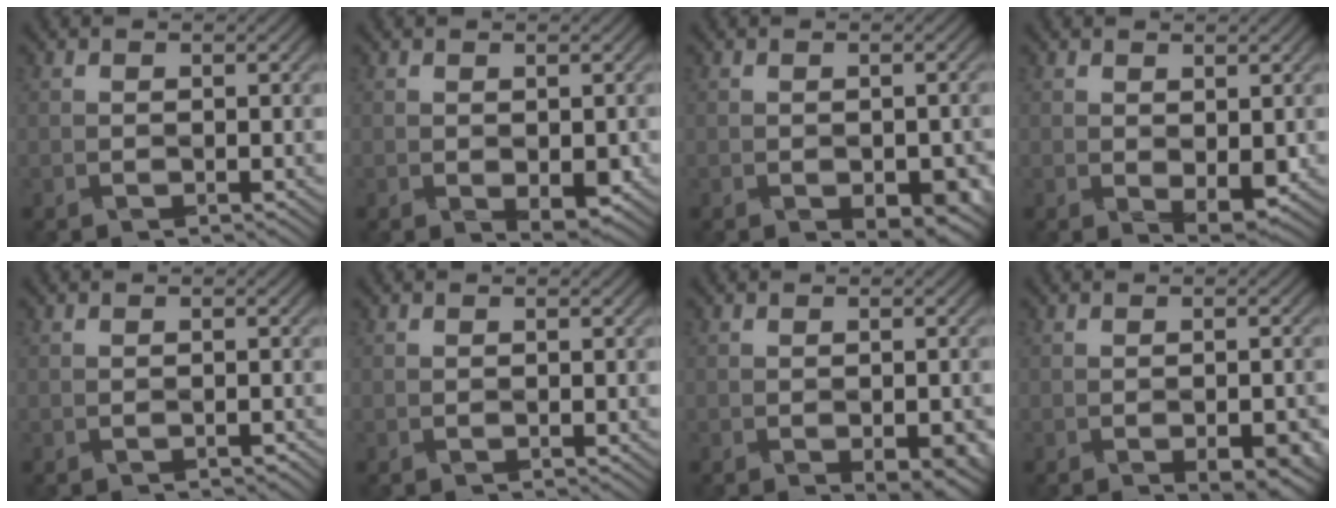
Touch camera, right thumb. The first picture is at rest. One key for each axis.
{"total": 2.4, "fx": -0.7, "fy": 1.1, "fz": 2.0, "tx": -0.036, "ty": -0.008, "tz": -0.007}
{"total": 4.6, "fx": -1.9, "fy": 2.4, "fz": 3.5, "tx": -0.049, "ty": -0.020, "tz": -0.020}
{"total": 2.6, "fx": 0.0, "fy": 1.2, "fz": 2.3, "tx": -0.042, "ty": -0.008, "tz": 0.003}
{"total": 0.8, "fx": -0.6, "fy": 0.3, "fz": 0.4, "tx": -0.005, "ty": -0.003, "tz": -0.008}
{"total": 0.0}
{"total": 3.8, "fx": -1.6, "fy": 1.8, "fz": 2.9, "tx": -0.042, "ty": -0.017, "tz": -0.014}
{"total": 4.2, "fx": -1.9, "fy": 1.9, "fz": 3.3, "tx": -0.043, "ty": -0.014, "tz": -0.020}